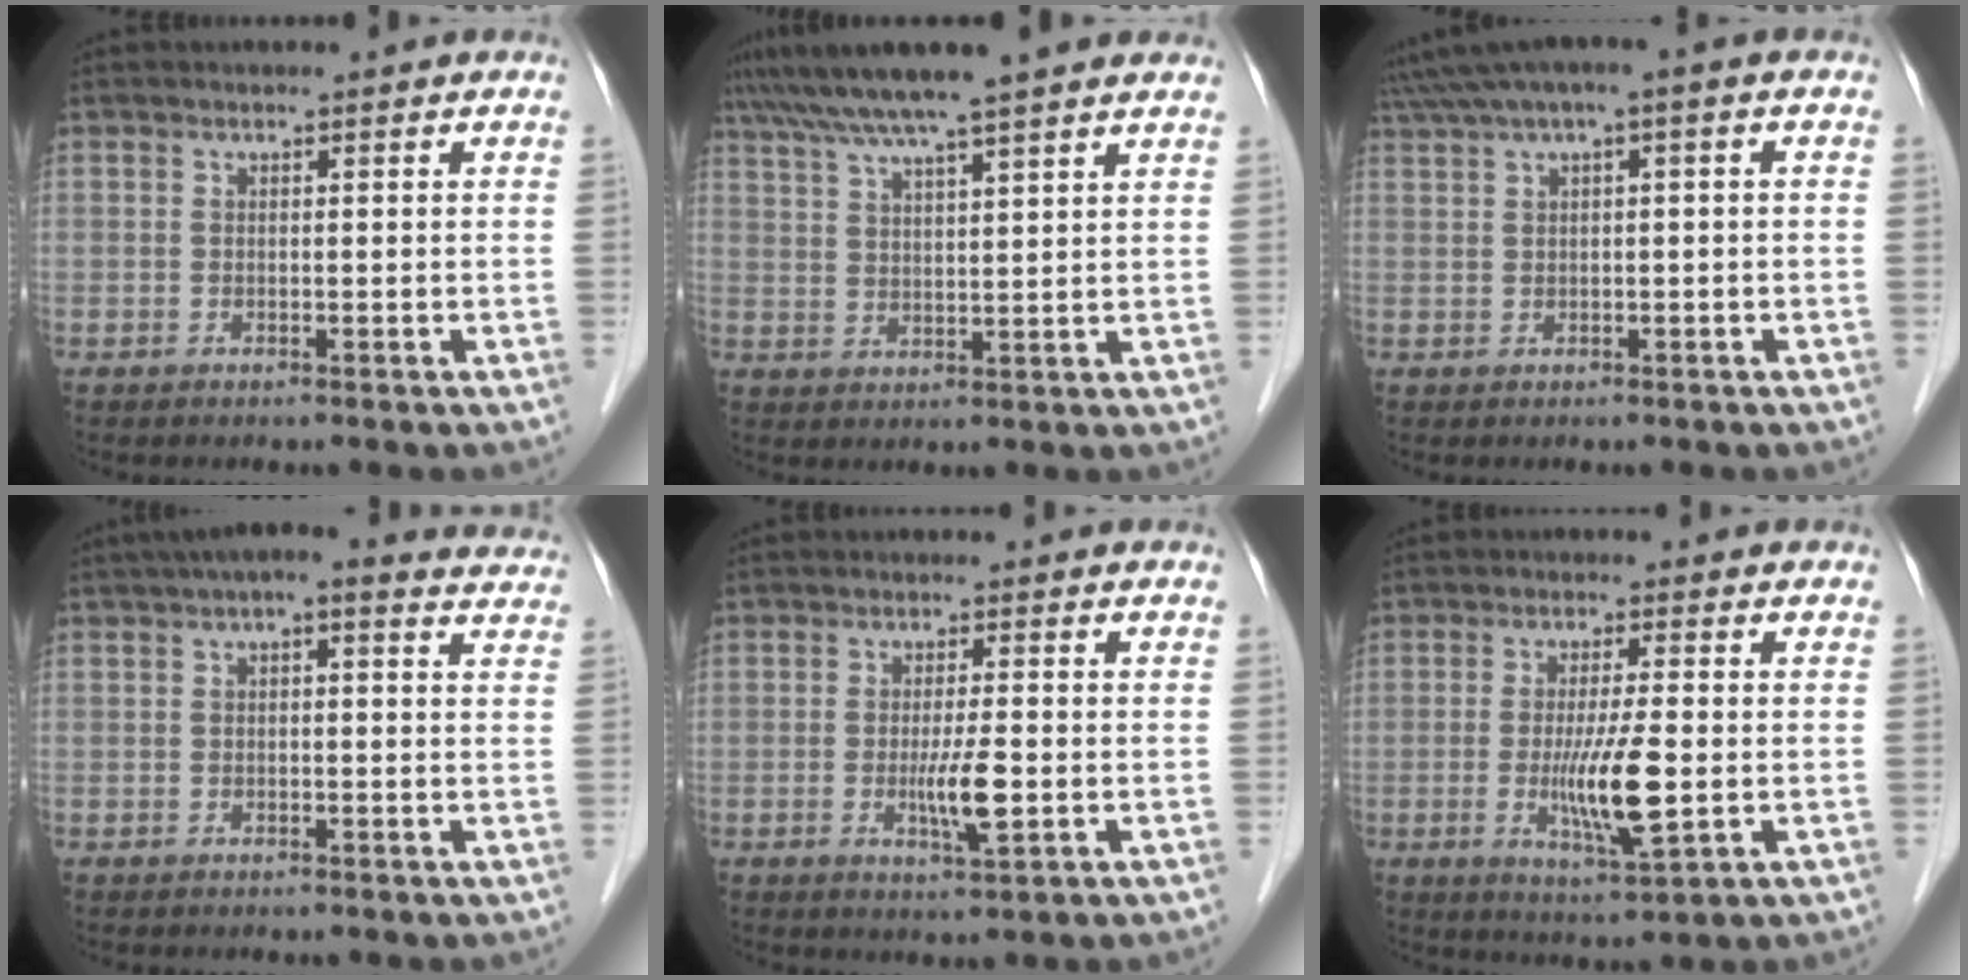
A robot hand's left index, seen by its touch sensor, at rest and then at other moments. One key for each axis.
{"total": 12.5, "fx": 10.4, "fy": 0.1, "fz": 7.1, "tx": -0.124, "ty": 0.038, "tz": 0.149}
{"total": 5.4, "fx": 2.6, "fy": 0.5, "fz": 4.7, "tx": -0.095, "ty": 0.035, "tz": 0.048}
{"total": 10.7, "fx": 8.5, "fy": 3.0, "fz": 5.7, "tx": -0.070, "ty": 0.033, "tz": 0.091}
{"total": 4.4, "fx": -0.8, "fy": 0.3, "fz": 4.3, "tx": -0.084, "ty": -0.009, "tz": -0.014}
{"total": 8.0, "fx": -1.1, "fy": 0.7, "fz": 7.9, "tx": -0.149, "ty": -0.020, "tz": -0.020}